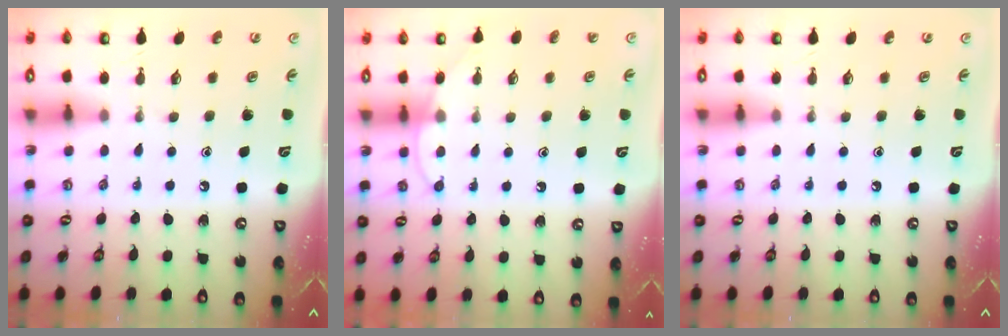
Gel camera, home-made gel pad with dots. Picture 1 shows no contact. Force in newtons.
{"total": 5.6, "press": 5.6, "slide": 0.7}
{"total": 0.0}